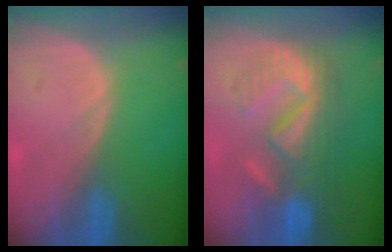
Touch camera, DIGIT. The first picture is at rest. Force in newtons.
{"total": 9.1, "press": 8.9, "slide": 1.9}